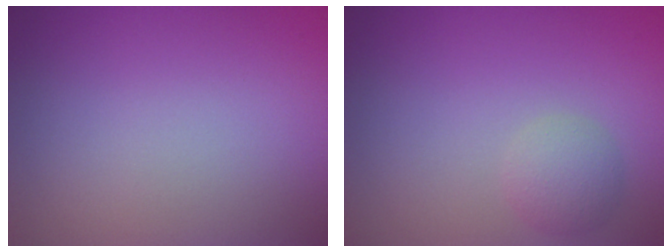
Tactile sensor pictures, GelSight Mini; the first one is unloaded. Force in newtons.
{"total": 2.0, "press": 2.0, "slide": 0.1}